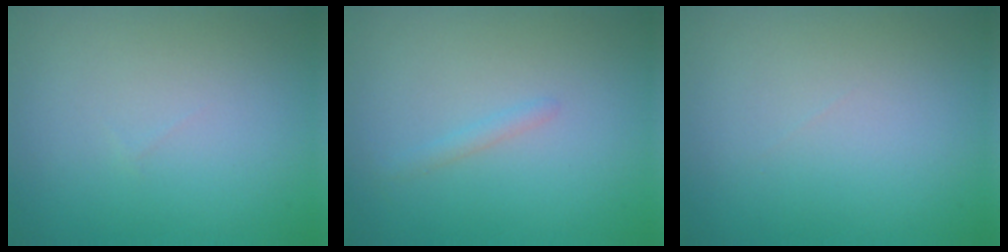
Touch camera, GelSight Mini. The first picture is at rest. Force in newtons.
{"total": 0.7, "press": 0.7, "slide": 0.0}
{"total": 0.0}